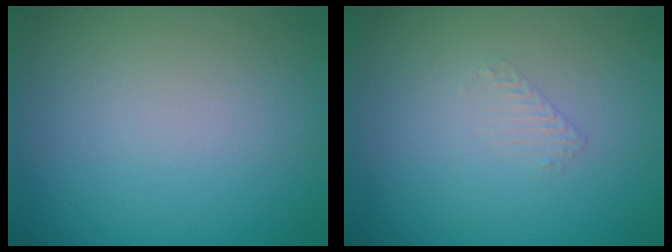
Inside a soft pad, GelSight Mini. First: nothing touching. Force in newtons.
{"total": 0.6, "press": 0.4, "slide": 0.5}